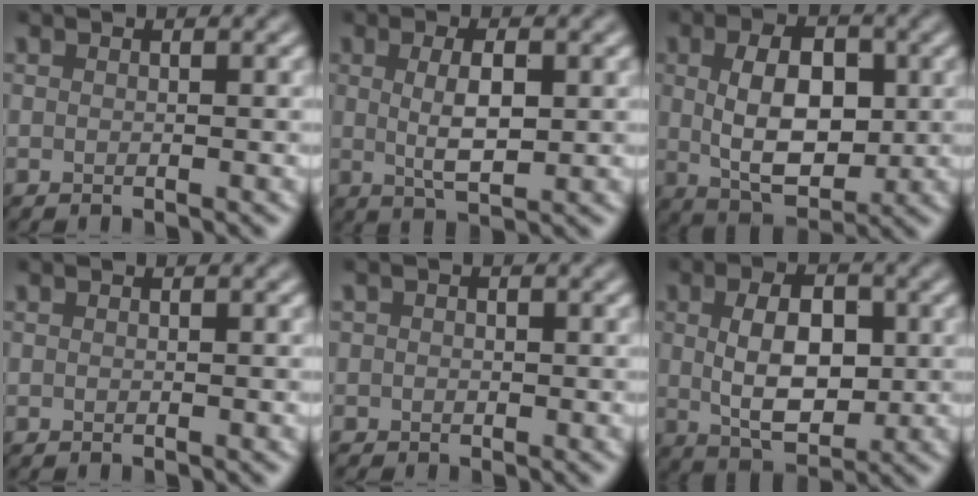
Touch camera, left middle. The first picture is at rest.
{"total": 3.7, "force": [0.5, 1.2, 3.5], "torque": [-0.067, -0.002, 0.012]}
{"total": 7.2, "force": [0.6, 4.3, 5.8], "torque": [-0.103, 0.000, 0.010]}
{"total": 0.0}
{"total": 1.0, "force": [-0.1, 1.0, 0.0], "torque": [0.014, -0.005, -0.003]}
{"total": 6.4, "force": [0.5, 3.7, 5.2], "torque": [-0.093, 0.000, 0.011]}